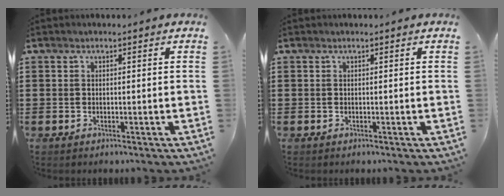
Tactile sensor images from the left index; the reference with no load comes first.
{"total": 0.0}